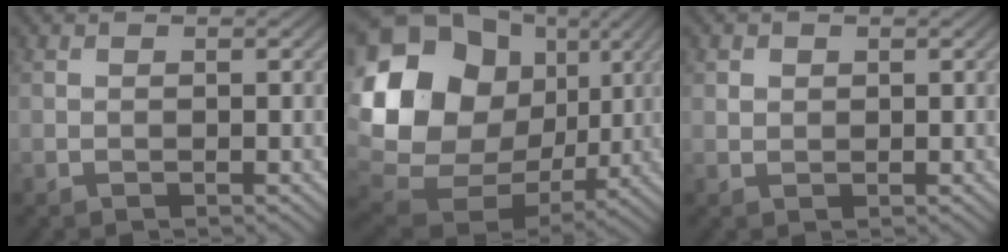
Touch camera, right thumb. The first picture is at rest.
{"total": 20.3, "force": [4.1, 16.3, 11.5], "torque": [-0.288, 0.002, 0.096]}
{"total": 1.1, "force": [0.5, 0.9, 0.3], "torque": [-0.007, -0.002, 0.010]}